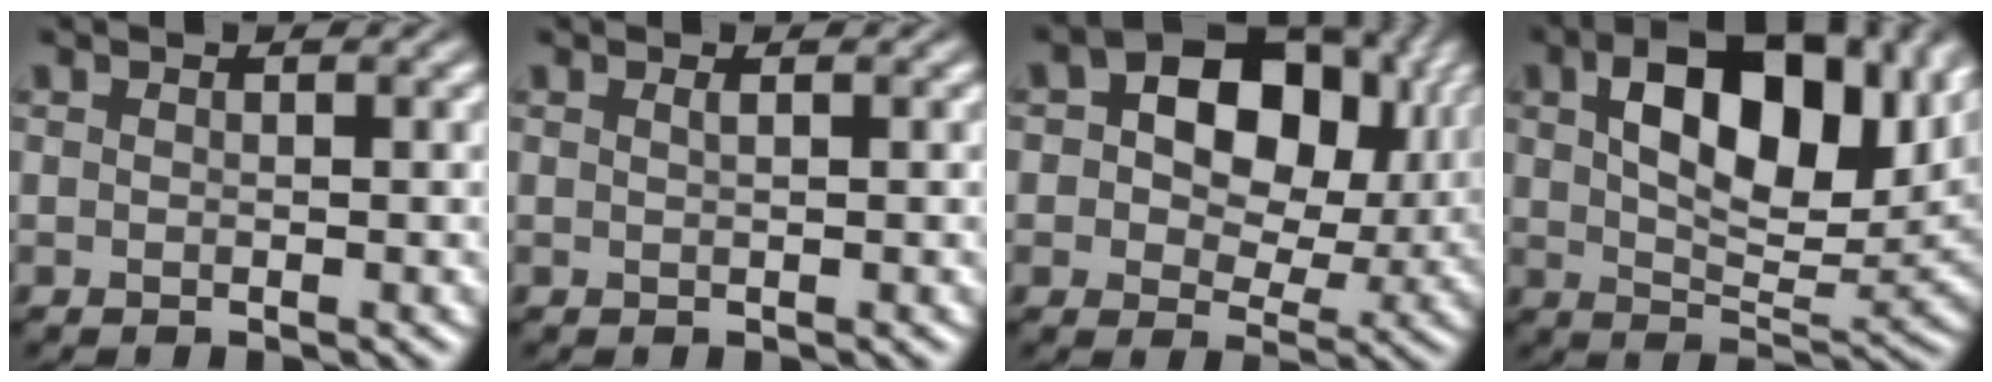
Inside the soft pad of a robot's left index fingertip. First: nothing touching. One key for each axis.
{"total": 0.7, "fx": 0.3, "fy": 0.2, "fz": 0.6, "tx": -0.005, "ty": 0.002, "tz": 0.003}
{"total": 13.2, "fx": 3.2, "fy": 9.1, "fz": 9.0, "tx": -0.123, "ty": 0.031, "tz": 0.041}
{"total": 11.4, "fx": 4.4, "fy": 5.7, "fz": 8.8, "tx": -0.138, "ty": 0.005, "tz": 0.075}